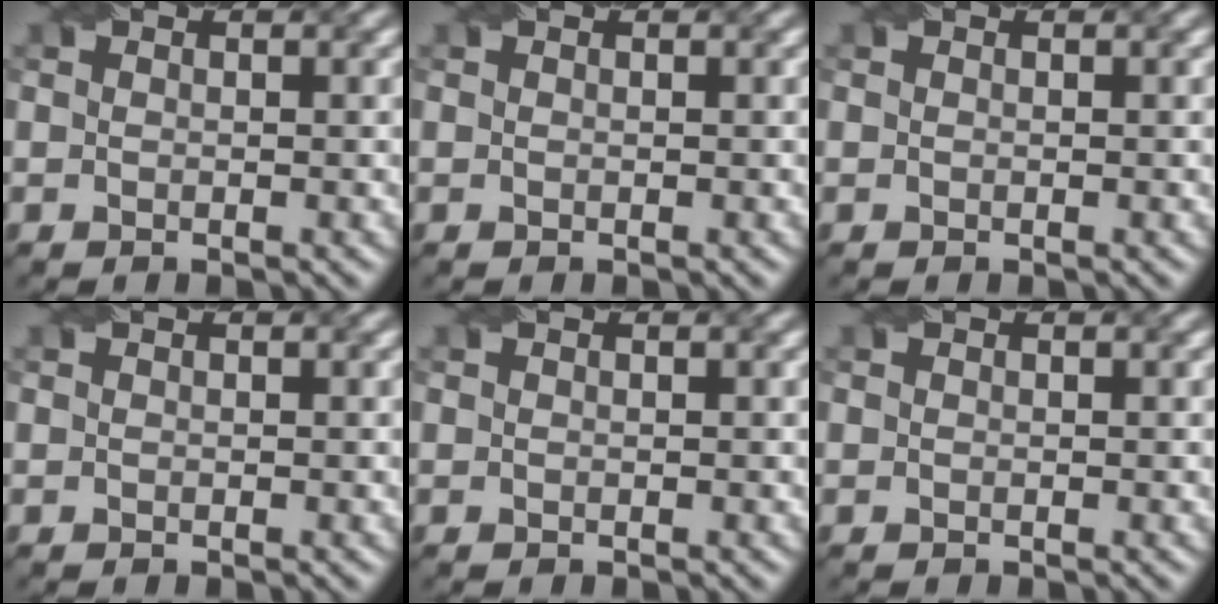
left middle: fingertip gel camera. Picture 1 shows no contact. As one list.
[{"total": 0.0}, {"total": 0.0}, {"total": 0.0}, {"total": 0.0}, {"total": 0.0}]